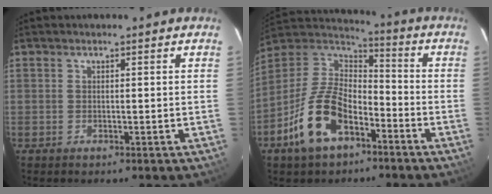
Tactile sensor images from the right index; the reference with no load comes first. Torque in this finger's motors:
{"motor_torque": [1.19, -0.95, 0.93, 0.21]}